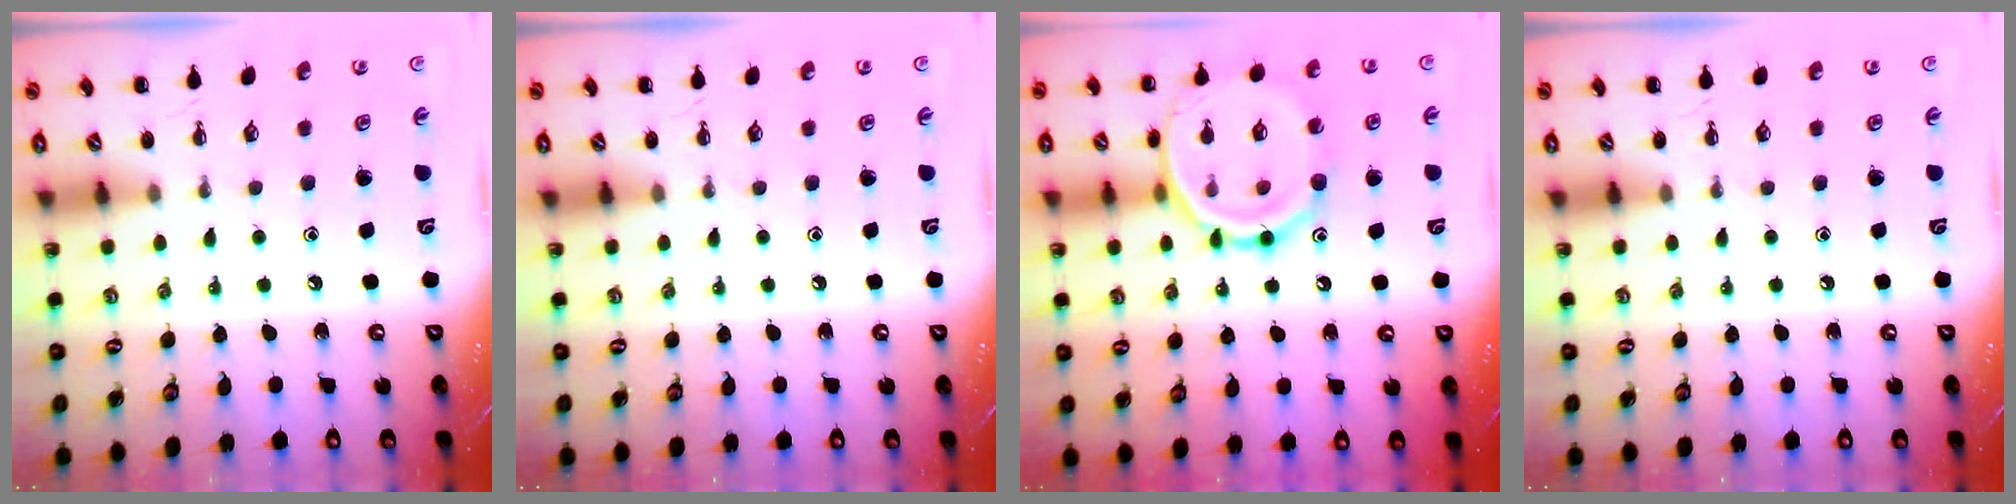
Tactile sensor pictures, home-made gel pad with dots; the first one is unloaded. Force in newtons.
{"total": 0.0}
{"total": 16.9, "press": 16.8, "slide": 1.9}
{"total": 0.0}